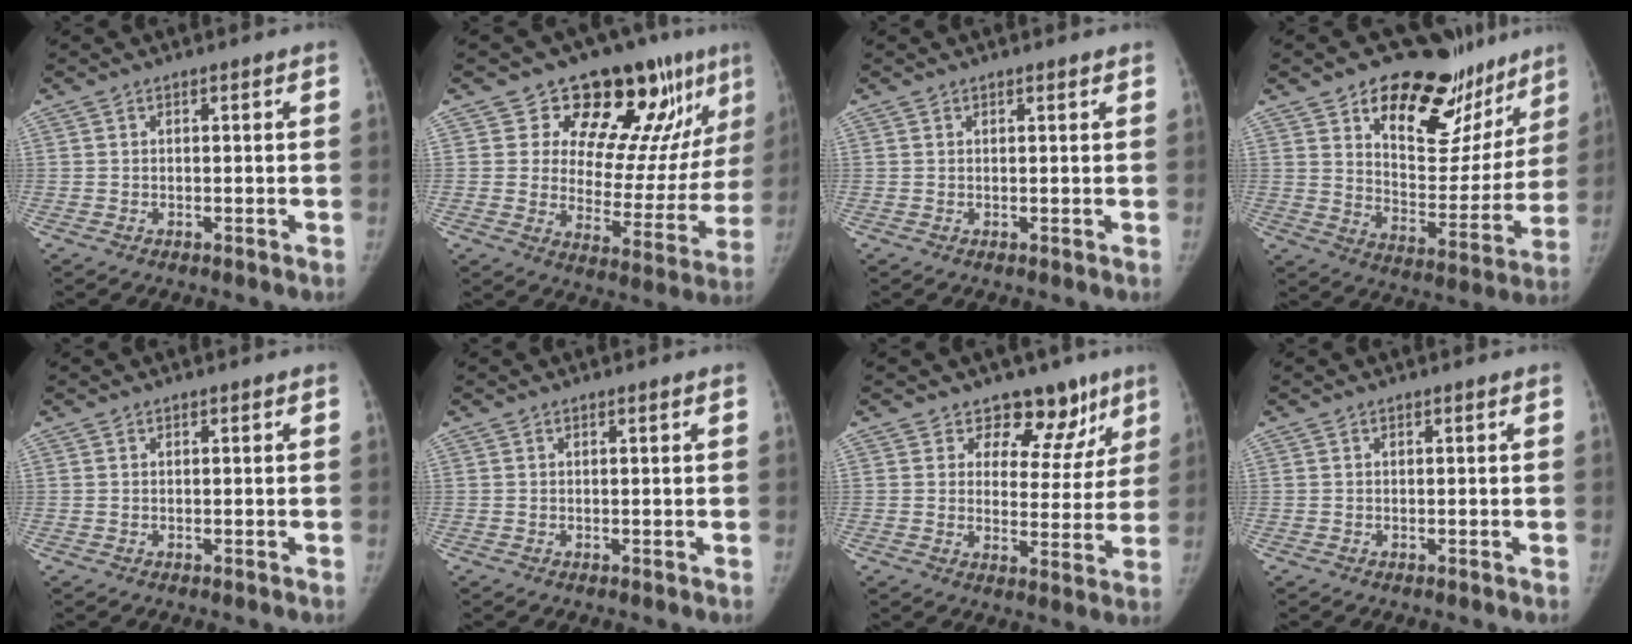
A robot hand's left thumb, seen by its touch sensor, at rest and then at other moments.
{"total": 19.3, "force": [12.5, 8.9, 11.8], "torque": [-0.090, -0.074, 0.173]}
{"total": 0.9, "force": [0.8, 0.3, 0.4], "torque": [-0.002, -0.002, 0.010]}
{"total": 24.9, "force": [16.7, 13.1, 13.0], "torque": [-0.120, -0.089, 0.242]}
{"total": 0.0}
{"total": 0.0}
{"total": 11.4, "force": [8.1, 7.3, 3.3], "torque": [0.018, -0.040, 0.096]}
{"total": 0.0}